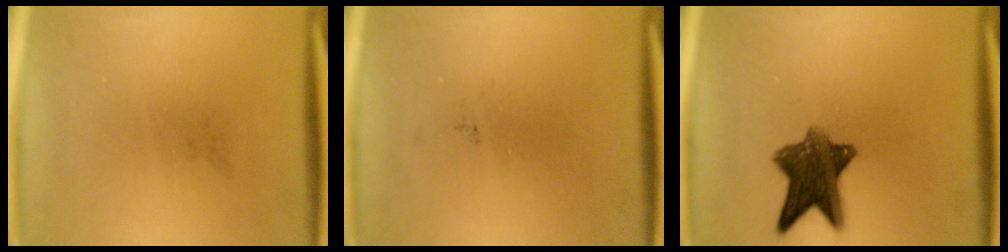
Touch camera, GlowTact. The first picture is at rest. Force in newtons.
{"total": 0.0}
{"total": 8.9}